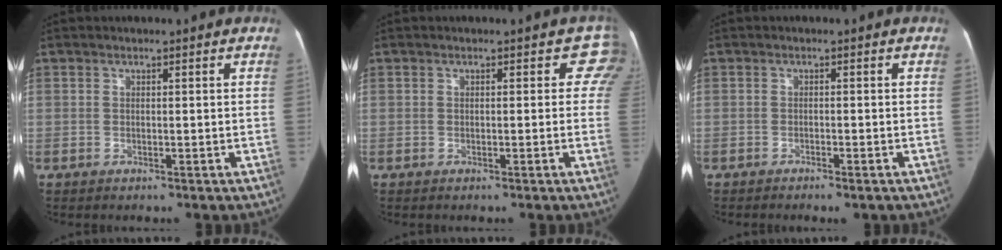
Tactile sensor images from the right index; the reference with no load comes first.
{"total": 2.7, "force": [1.3, 2.2, 0.8], "torque": [0.022, 0.000, -0.007]}
{"total": 2.0, "force": [-1.6, 0.2, 1.2], "torque": [-0.015, -0.005, -0.019]}